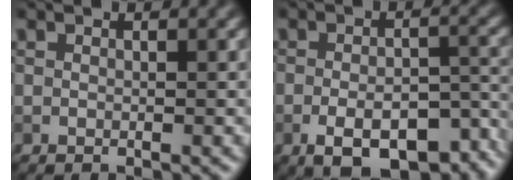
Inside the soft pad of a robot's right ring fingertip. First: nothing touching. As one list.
[{"total": 9.4, "force": [-4.8, 4.0, 7.0], "torque": [-0.104, -0.015, -0.063]}]